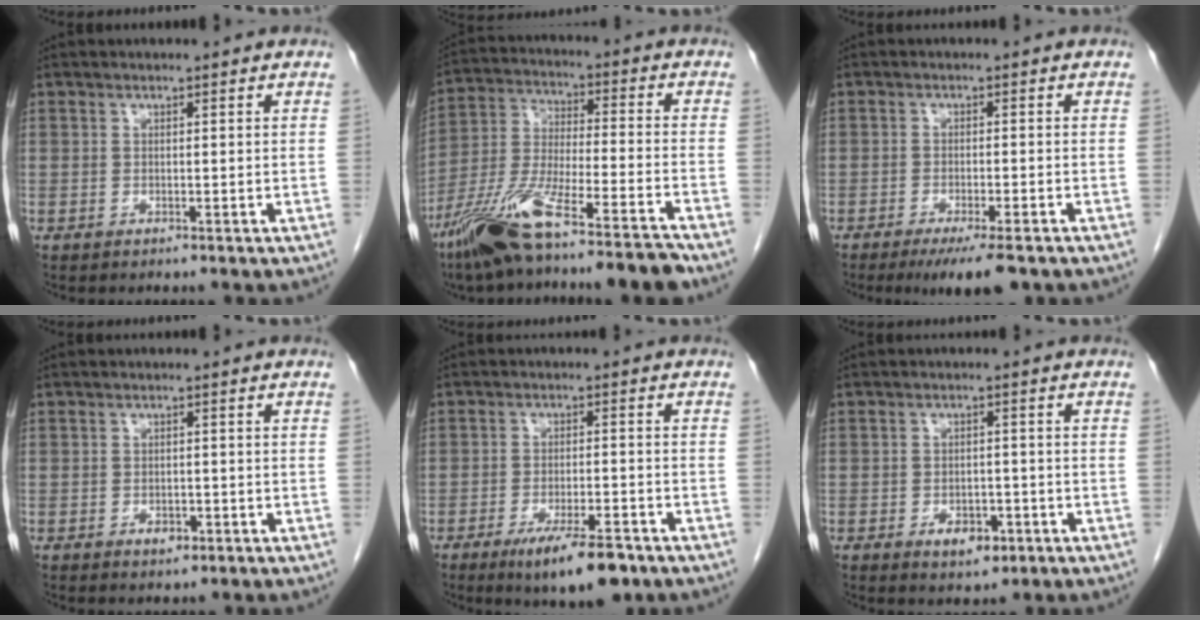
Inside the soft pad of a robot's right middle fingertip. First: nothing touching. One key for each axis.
{"total": 16.4, "fx": -12.6, "fy": 0.3, "fz": 10.4, "tx": -0.218, "ty": -0.020, "tz": -0.226}
{"total": 6.9, "fx": -5.0, "fy": 0.9, "fz": 4.6, "tx": -0.060, "ty": -0.013, "tz": -0.073}
{"total": 1.9, "fx": -0.9, "fy": 1.2, "fz": 1.1, "tx": -0.015, "ty": 0.003, "tz": -0.008}
{"total": 9.1, "fx": -6.0, "fy": 2.1, "fz": 6.5, "tx": -0.101, "ty": -0.011, "tz": -0.090}
{"total": 4.2, "fx": -2.0, "fy": 2.5, "fz": 2.7, "tx": -0.037, "ty": 0.004, "tz": -0.021}